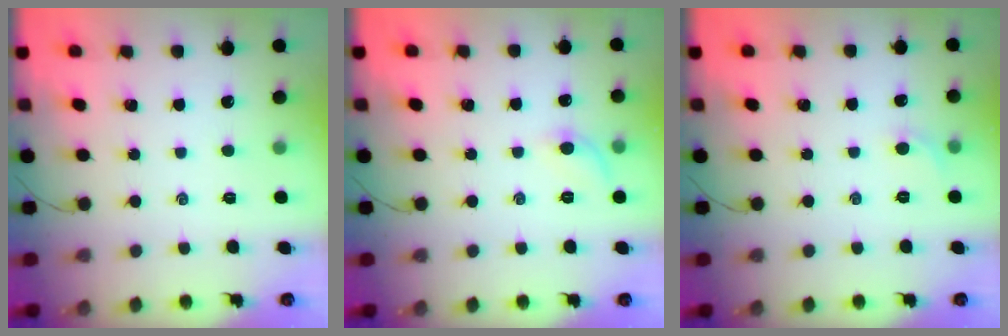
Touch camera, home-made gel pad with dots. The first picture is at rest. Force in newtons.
{"total": 5.8, "press": 5.6, "slide": 1.4}
{"total": 3.4, "press": 3.2, "slide": 1.1}